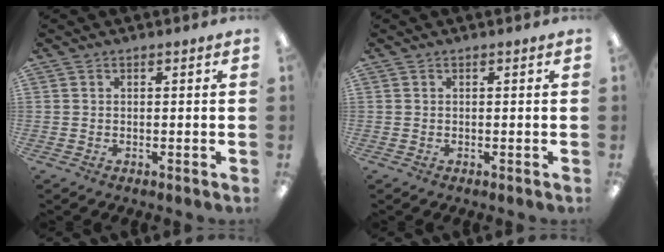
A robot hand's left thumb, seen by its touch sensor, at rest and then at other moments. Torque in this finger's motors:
{"motor_torque": [-0.03, 0.03, -0.19, 0.23, 0.00]}